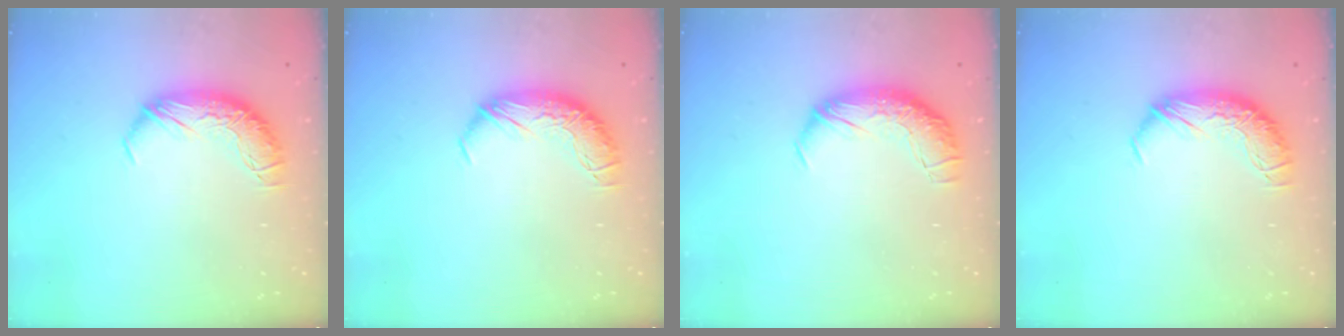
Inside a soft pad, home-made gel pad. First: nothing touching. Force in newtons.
{"total": 0.0}
{"total": 2.3, "press": 0.9, "slide": 2.2}
{"total": 0.0}